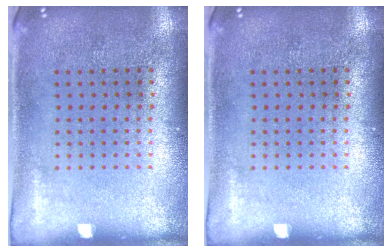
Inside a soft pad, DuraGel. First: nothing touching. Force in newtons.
{"total": 0.0}